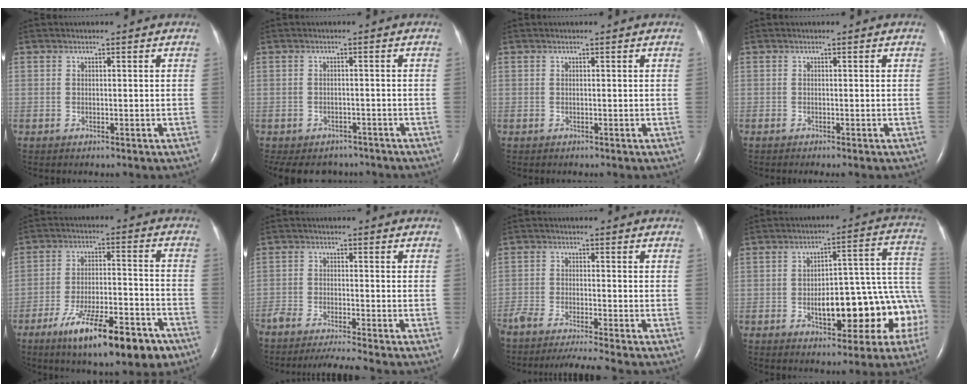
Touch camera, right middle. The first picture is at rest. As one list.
[{"total": 9.1, "force": [-7.7, 4.4, 1.7], "torque": [-0.035, 0.005, -0.093]}, {"total": 0.0}, {"total": 0.7, "force": [-0.6, 0.0, 0.4], "torque": [-0.007, -0.001, -0.007]}, {"total": 16.3, "force": [-10.3, 3.9, 12.1], "torque": [-0.170, -0.007, -0.160]}, {"total": 9.1, "force": [-8.2, -1.0, 3.8], "torque": [-0.047, -0.024, -0.134]}, {"total": 11.3, "force": [-10.1, -1.0, 5.1], "torque": [-0.065, -0.028, -0.162]}, {"total": 16.0, "force": [-4.8, 5.7, 14.1], "torque": [-0.137, 0.050, -0.051]}]